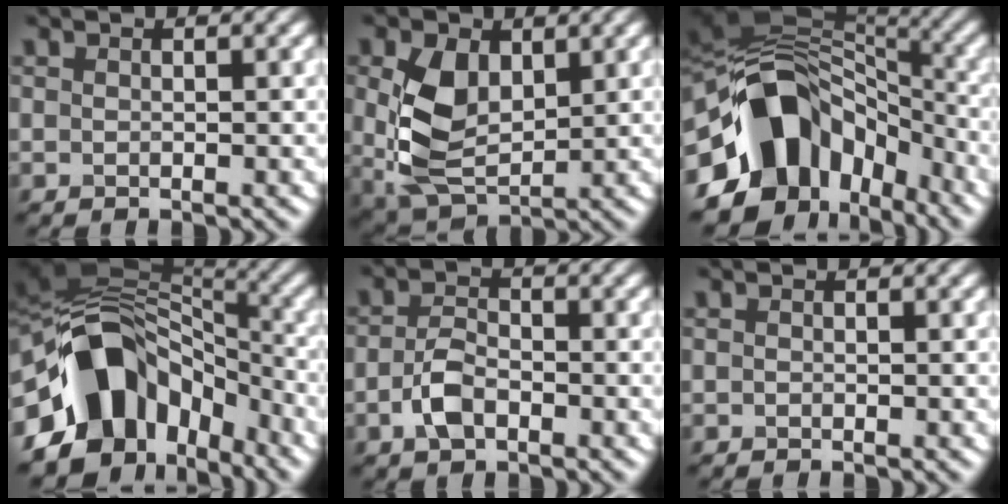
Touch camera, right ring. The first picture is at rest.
{"total": 6.5, "force": [1.2, 4.2, 4.8], "torque": [-0.112, -0.004, 0.029]}
{"total": 14.1, "force": [-4.3, 10.2, 8.7], "torque": [-0.154, 0.016, -0.091]}
{"total": 13.1, "force": [-4.8, 9.3, 7.8], "torque": [-0.137, 0.018, -0.098]}
{"total": 3.1, "force": [-1.3, 1.7, 2.2], "torque": [-0.045, 0.001, -0.030]}
{"total": 0.0}